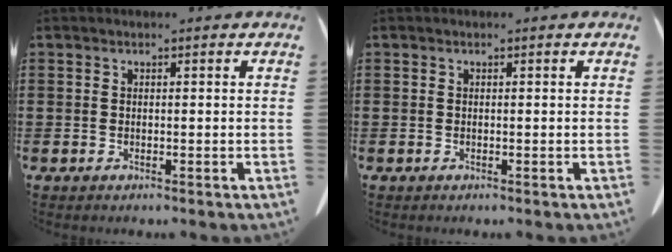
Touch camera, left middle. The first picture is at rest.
{"total": 0.0}